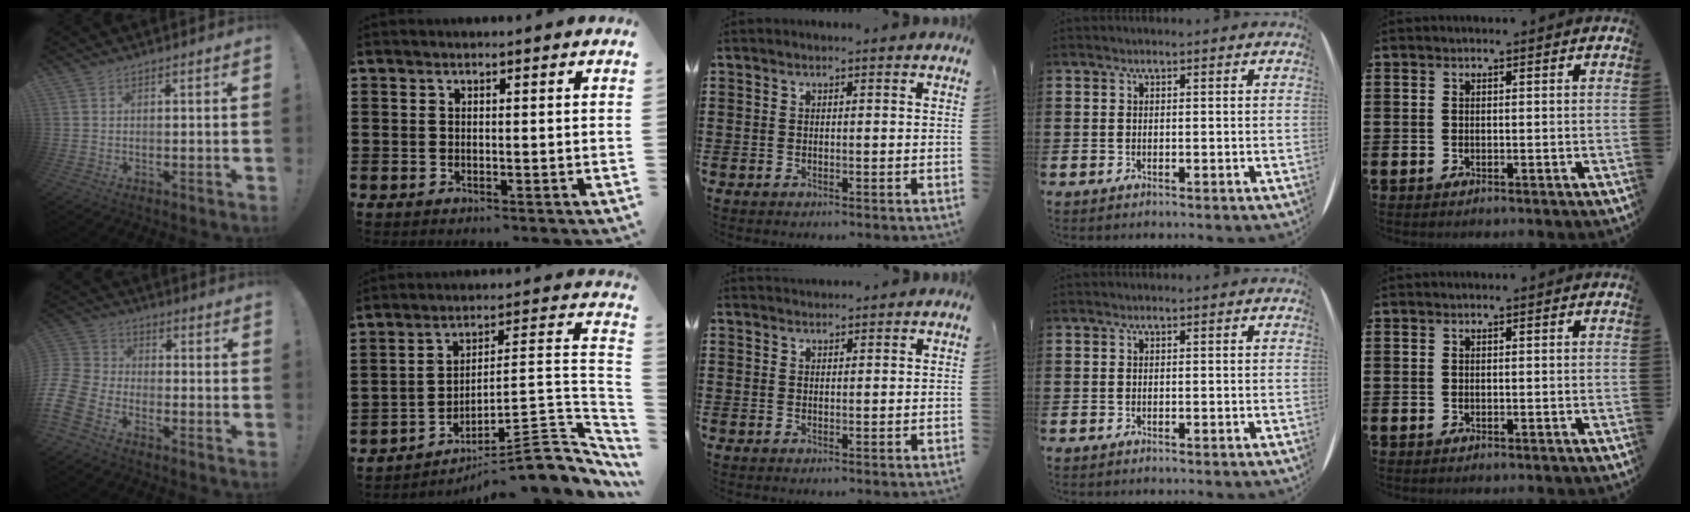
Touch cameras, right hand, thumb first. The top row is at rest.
{"thumb": {"total": 11.5, "force": [-7.0, 7.3, 5.4], "torque": [-0.131, 0.038, -0.129]}, "index": {"total": 9.4, "force": [-6.4, 2.7, 6.3], "torque": [-0.088, 0.011, -0.124]}, "middle": {"total": 1.4, "force": [1.4, 0.3, -0.3], "torque": [0.010, 0.000, 0.025]}}